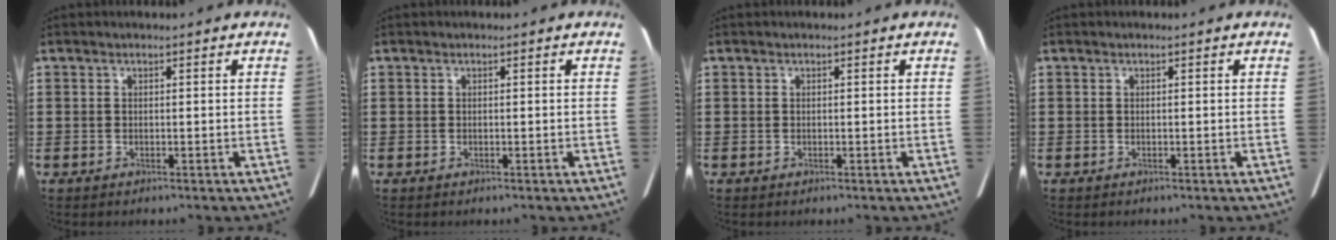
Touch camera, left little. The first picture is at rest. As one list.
[{"total": 0.0}, {"total": 0.0}, {"total": 0.0}]